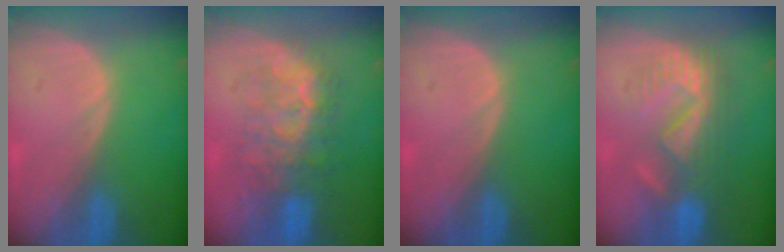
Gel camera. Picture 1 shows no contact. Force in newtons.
{"total": 8.7, "press": 8.3, "slide": 2.5}
{"total": 0.0}
{"total": 8.9, "press": 8.4, "slide": 2.9}